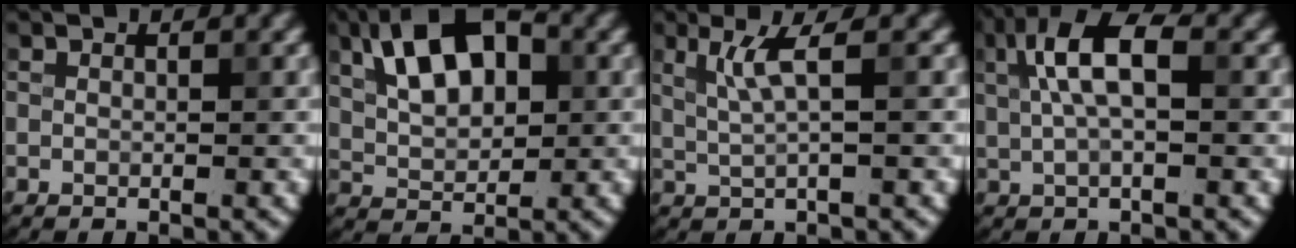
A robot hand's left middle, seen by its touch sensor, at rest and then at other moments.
{"total": 8.2, "force": [2.5, 4.6, 6.3], "torque": [-0.102, 0.028, 0.030]}
{"total": 2.9, "force": [0.9, 0.4, 2.7], "torque": [-0.056, -0.001, 0.023]}
{"total": 5.6, "force": [1.4, 2.2, 5.0], "torque": [-0.099, 0.012, 0.022]}